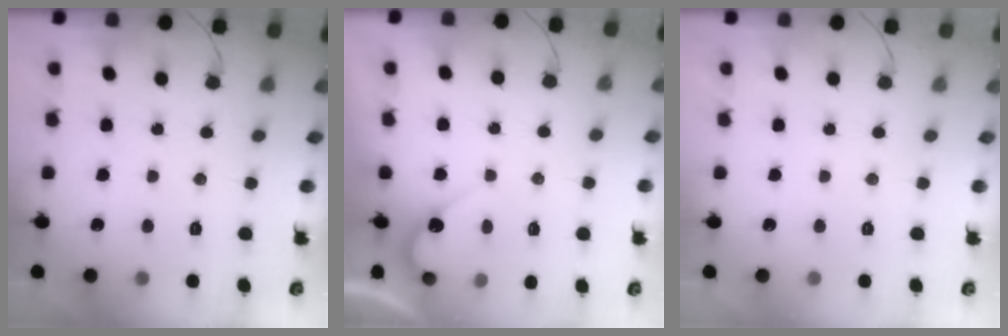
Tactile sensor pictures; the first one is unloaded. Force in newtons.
{"total": 4.5, "press": 4.5, "slide": 0.3}
{"total": 0.0}